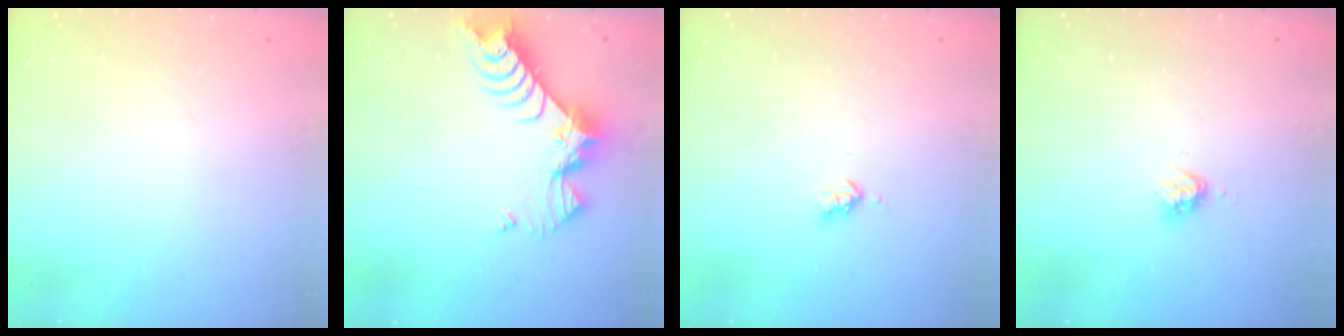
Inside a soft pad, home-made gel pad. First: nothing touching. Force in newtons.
{"total": 8.7, "press": 8.7, "slide": 0.9}
{"total": 2.9, "press": 2.9, "slide": 0.5}
{"total": 4.5, "press": 4.5, "slide": 0.5}